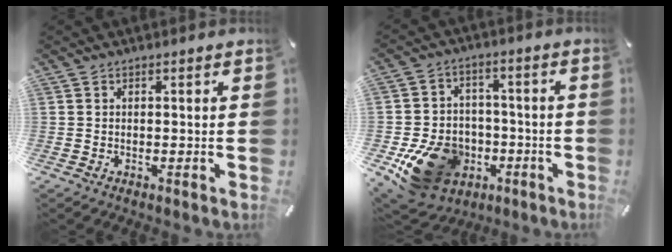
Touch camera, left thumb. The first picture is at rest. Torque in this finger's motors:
{"motor_torque": [1.54, 2.84, 0.51, 0.07, 0.35]}